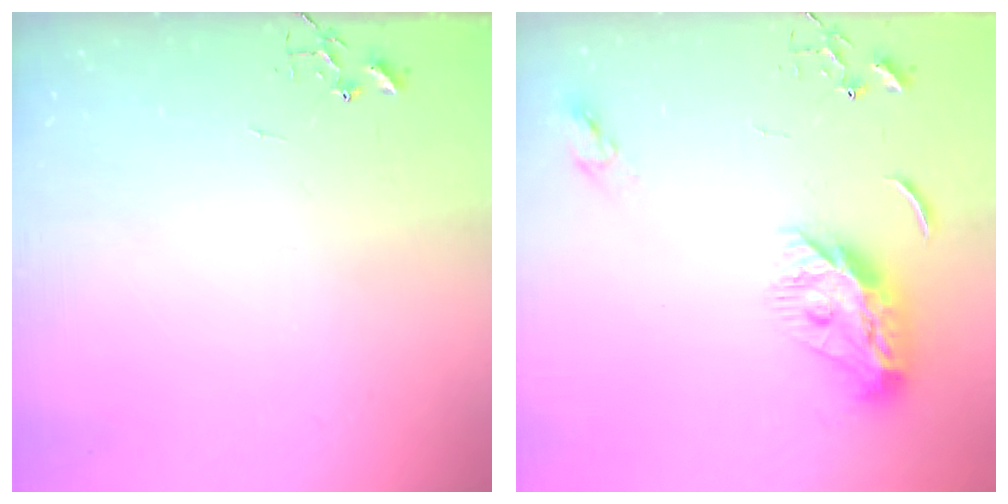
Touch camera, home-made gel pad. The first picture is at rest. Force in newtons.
{"total": 12.7, "press": 12.7, "slide": 0.3}